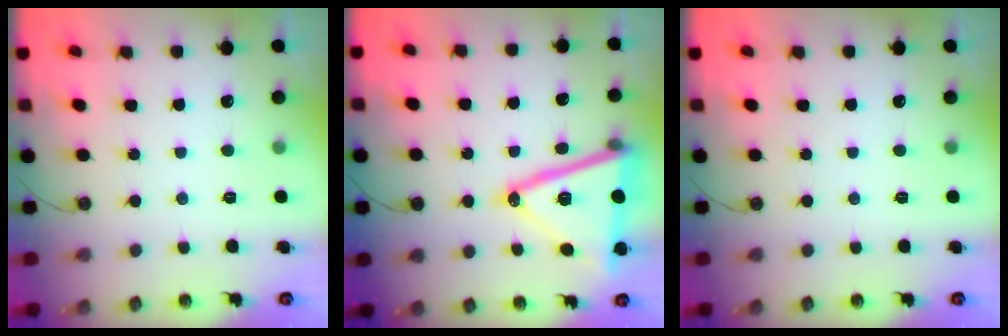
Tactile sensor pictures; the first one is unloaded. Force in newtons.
{"total": 21.2, "press": 20.9, "slide": 3.5}
{"total": 0.0}